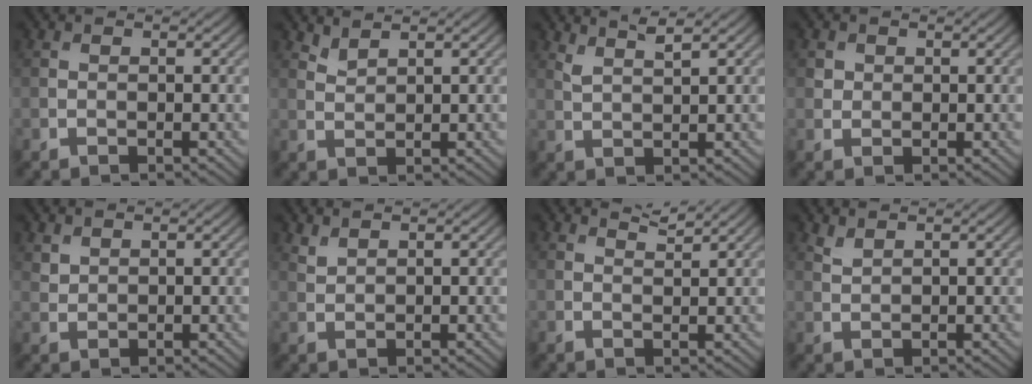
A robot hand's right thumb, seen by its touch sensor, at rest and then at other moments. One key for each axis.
{"total": 1.8, "fx": 1.7, "fy": 0.3, "fz": 0.6, "tx": -0.023, "ty": 0.001, "tz": 0.041}
{"total": 2.6, "fx": 2.1, "fy": 0.4, "fz": 1.6, "tx": -0.036, "ty": 0.002, "tz": 0.047}
{"total": 1.4, "fx": 0.5, "fy": 1.3, "fz": 0.3, "tx": -0.004, "ty": -0.004, "tz": 0.007}
{"total": 1.5, "fx": 1.2, "fy": 0.8, "fz": 0.4, "tx": -0.012, "ty": -0.001, "tz": 0.029}
{"total": 1.5, "fx": 1.3, "fy": 0.3, "fz": 0.5, "tx": -0.019, "ty": 0.001, "tz": 0.033}
{"total": 1.6, "fx": 1.5, "fy": 0.0, "fz": 0.7, "tx": -0.019, "ty": 0.002, "tz": 0.030}
{"total": 1.5, "fx": 1.4, "fy": 0.2, "fz": 0.6, "tx": -0.021, "ty": 0.002, "tz": 0.033}